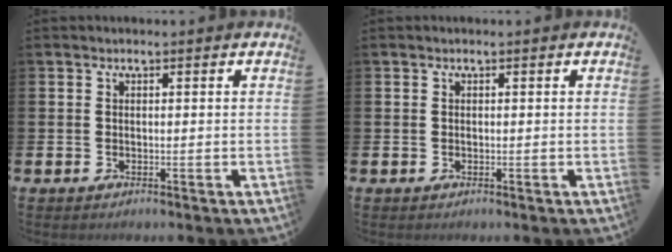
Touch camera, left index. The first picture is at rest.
{"total": 0.0}